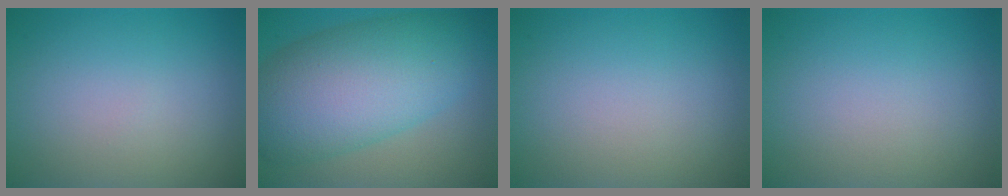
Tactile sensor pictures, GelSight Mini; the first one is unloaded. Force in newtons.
{"total": 11.2, "press": 11.2, "slide": 0.3}
{"total": 0.0}
{"total": 0.0}